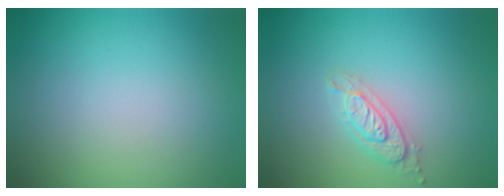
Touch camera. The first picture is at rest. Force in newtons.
{"total": 2.1, "press": 2.1, "slide": 0.4}